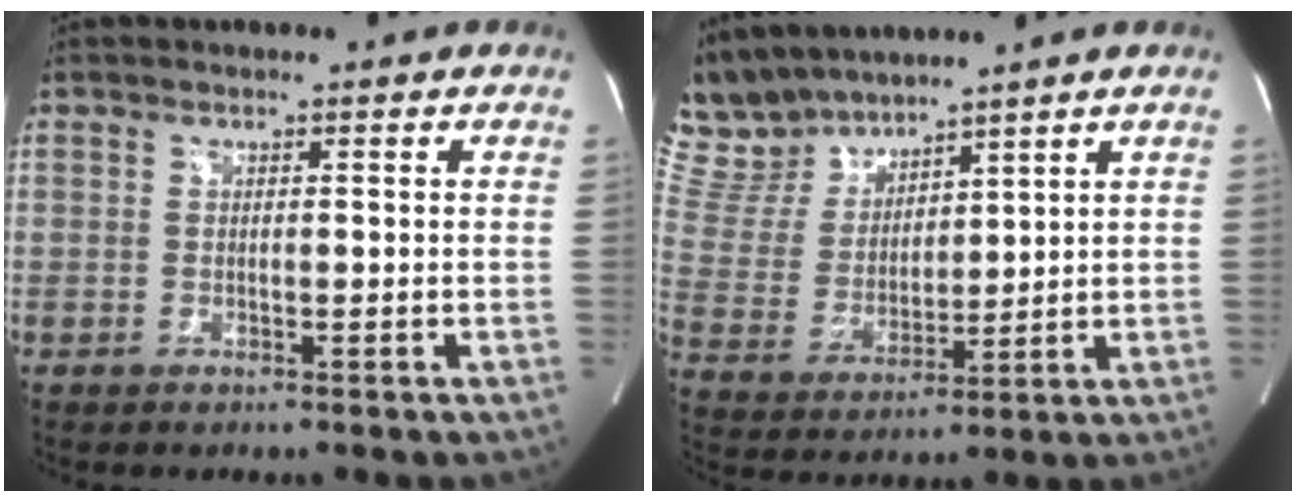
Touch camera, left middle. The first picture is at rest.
{"total": 9.9, "force": [9.3, 2.8, 1.9], "torque": [-0.061, 0.018, 0.202]}